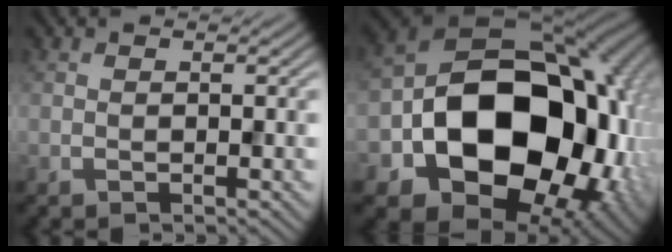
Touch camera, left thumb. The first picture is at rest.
{"total": 19.2, "force": [-3.5, 14.0, 12.6], "torque": [-0.201, -0.046, -0.037]}